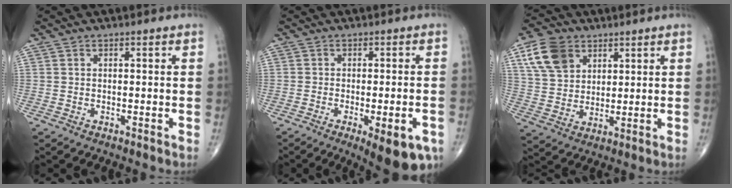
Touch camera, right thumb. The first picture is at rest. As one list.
[{"total": 11.0, "force": [-5.0, 3.4, 9.2], "torque": [-0.109, 0.004, -0.062]}, {"total": 10.5, "force": [5.0, 7.5, 5.5], "torque": [-0.085, -0.012, 0.098]}]